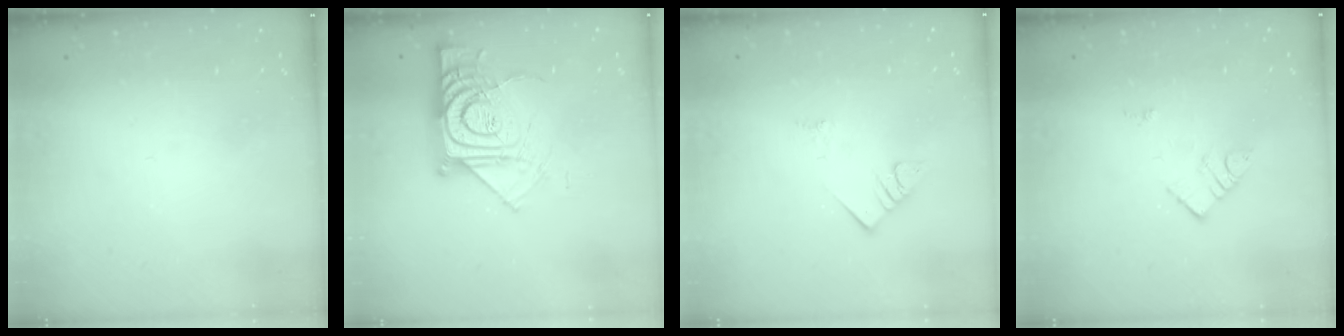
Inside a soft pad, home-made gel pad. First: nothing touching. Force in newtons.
{"total": 14.5, "press": 14.5, "slide": 1.4}
{"total": 3.8, "press": 3.7, "slide": 0.6}
{"total": 7.9, "press": 7.9, "slide": 0.4}